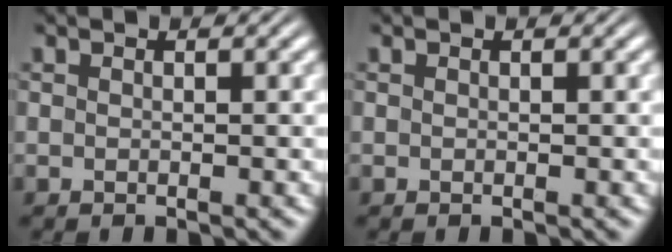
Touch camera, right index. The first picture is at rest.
{"total": 0.0}